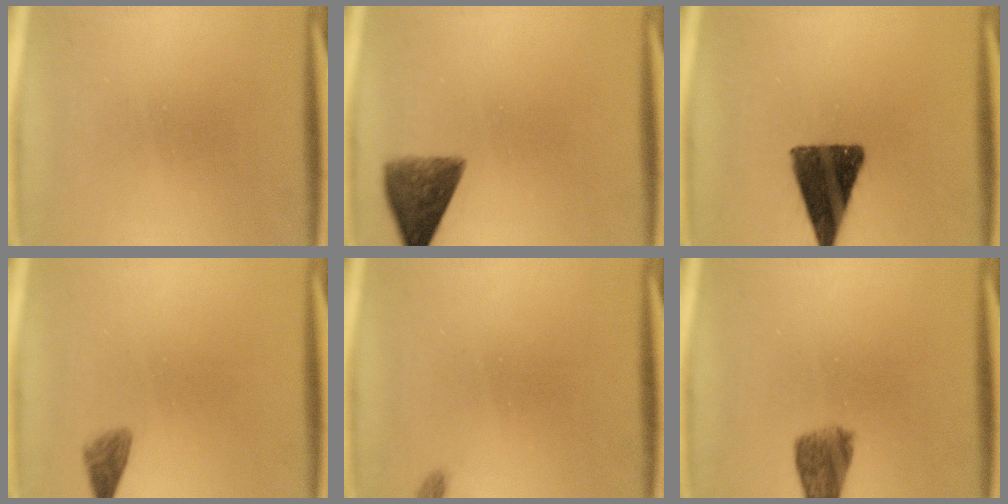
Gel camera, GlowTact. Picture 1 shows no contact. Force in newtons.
{"total": 7.3}
{"total": 14.2}
{"total": 1.9}
{"total": 1.1}
{"total": 5.6}